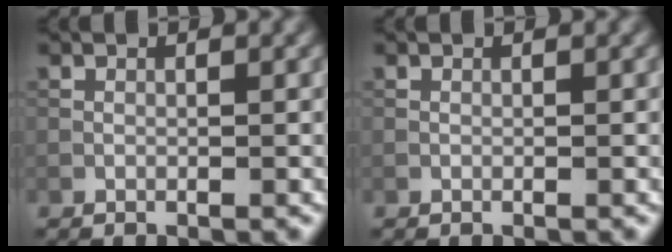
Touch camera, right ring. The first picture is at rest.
{"total": 0.0}